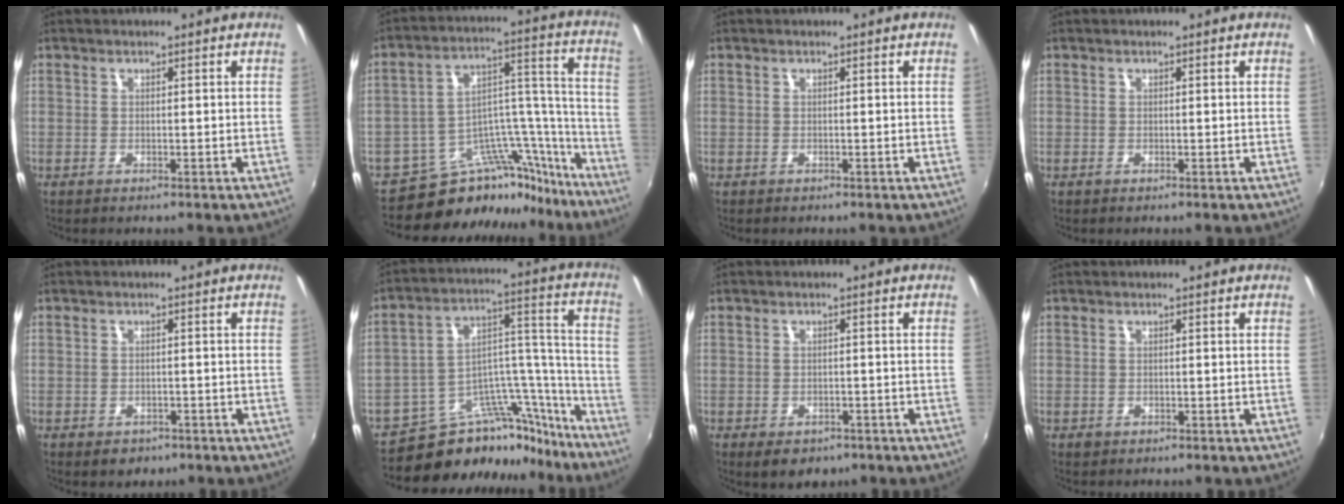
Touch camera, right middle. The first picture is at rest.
{"total": 17.9, "force": [-15.8, 7.4, 4.1], "torque": [-0.046, 0.072, -0.240]}
{"total": 0.0}
{"total": 0.0}
{"total": 3.1, "force": [-1.8, 2.2, 1.2], "torque": [-0.025, -0.009, -0.022]}
{"total": 19.6, "force": [-17.4, 7.8, 4.8], "torque": [-0.060, 0.074, -0.261]}
{"total": 5.4, "force": [-3.3, 3.3, 2.6], "torque": [-0.055, -0.019, -0.042]}
{"total": 0.6, "force": [-0.3, 0.5, 0.2], "torque": [-0.002, -0.004, -0.005]}